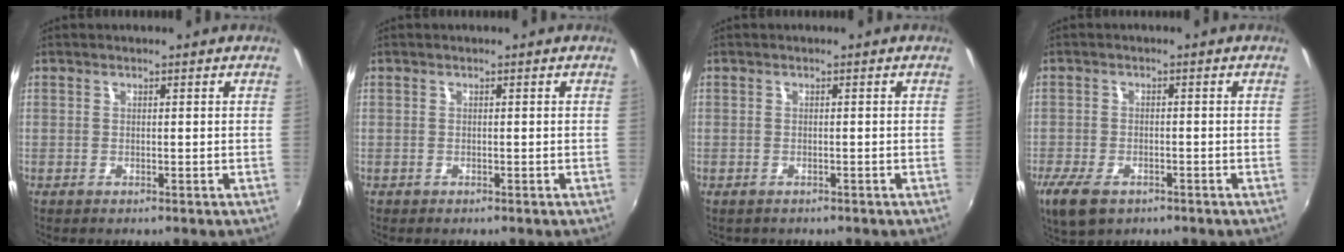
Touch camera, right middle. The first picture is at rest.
{"total": 0.0}
{"total": 0.8, "force": [-0.6, 0.5, 0.1], "torque": [-0.007, 0.000, -0.006]}
{"total": 7.6, "force": [-4.7, 3.9, 4.6], "torque": [-0.115, -0.026, -0.084]}